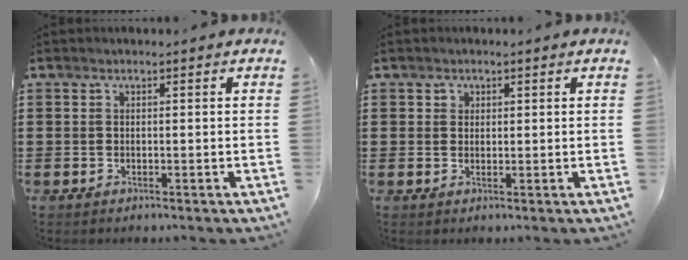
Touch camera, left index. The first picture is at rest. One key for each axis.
{"total": 1.2, "fx": 0.6, "fy": 1.0, "fz": 0.1, "tx": -0.006, "ty": 0.004, "tz": 0.011}